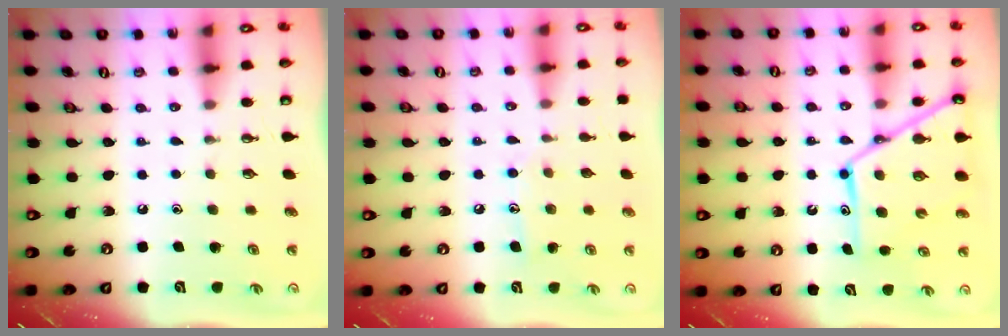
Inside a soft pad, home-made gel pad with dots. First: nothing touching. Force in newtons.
{"total": 7.3, "press": 7.3, "slide": 0.5}
{"total": 15.3, "press": 15.2, "slide": 1.4}